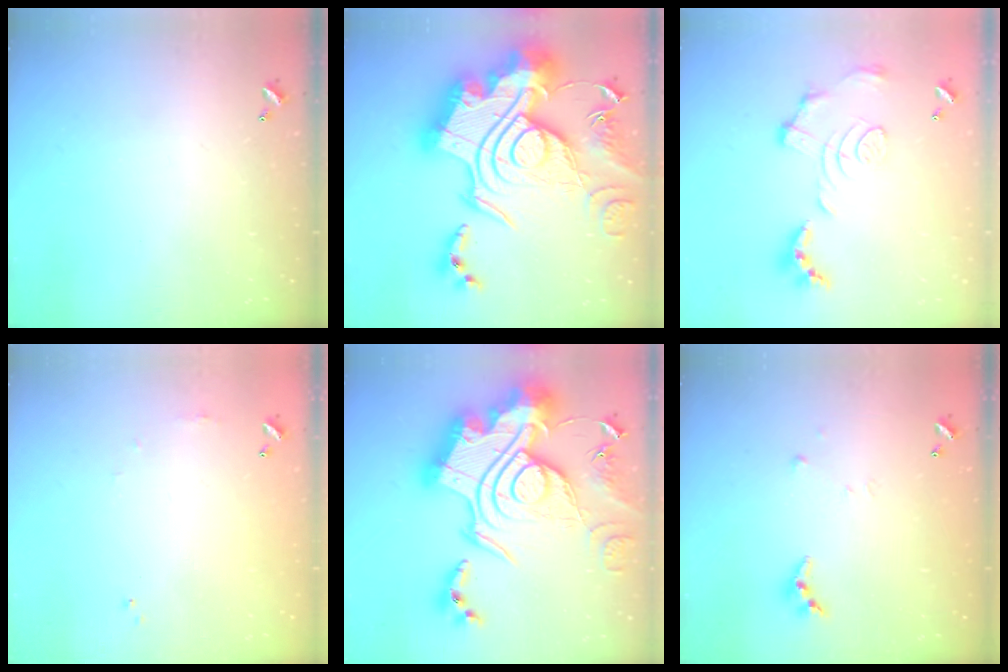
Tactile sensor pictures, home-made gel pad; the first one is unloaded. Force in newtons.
{"total": 0.7, "press": 0.7, "slide": 0.1}
{"total": 1.5, "press": 0.8, "slide": 1.3}
{"total": 4.7, "press": 4.7, "slide": 0.7}
{"total": 0.6, "press": 0.6, "slide": 0.0}
{"total": 4.7, "press": 4.7, "slide": 0.3}